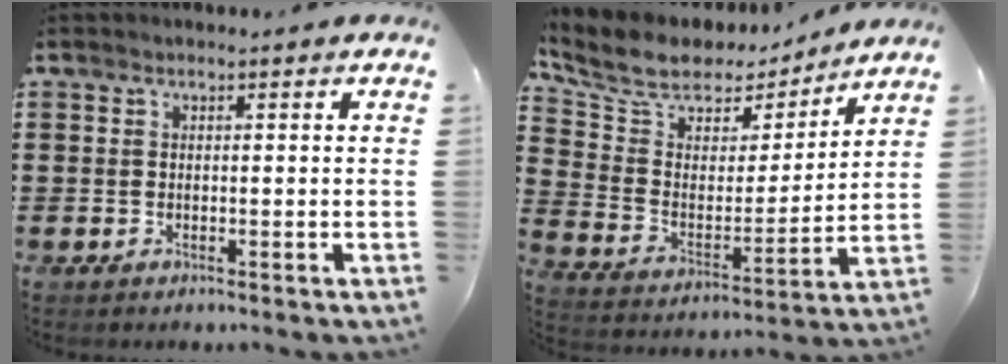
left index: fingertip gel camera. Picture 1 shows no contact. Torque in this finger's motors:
{"motor_torque": [0.90, -1.24, 0.64, 0.16]}